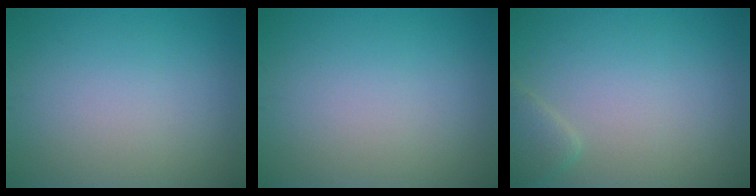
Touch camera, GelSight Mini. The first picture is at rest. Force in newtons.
{"total": 0.0}
{"total": 1.7, "press": 1.7, "slide": 0.1}